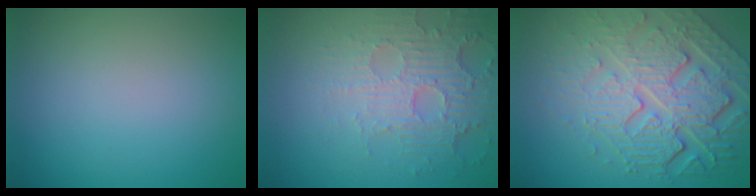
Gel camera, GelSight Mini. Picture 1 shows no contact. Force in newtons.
{"total": 5.5, "press": 3.5, "slide": 4.2}
{"total": 8.5, "press": 5.9, "slide": 6.2}